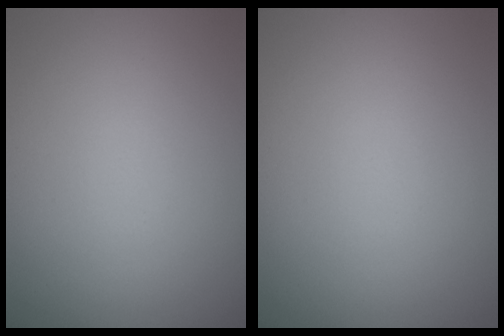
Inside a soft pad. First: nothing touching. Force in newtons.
{"total": 0.0}